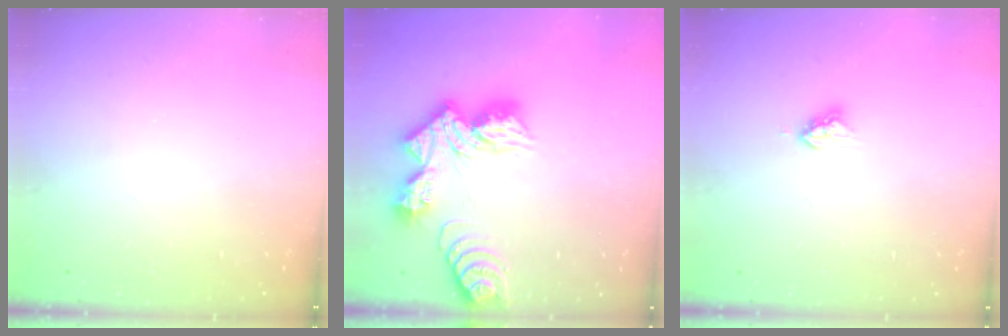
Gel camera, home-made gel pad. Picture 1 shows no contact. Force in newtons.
{"total": 14.7, "press": 14.7, "slide": 1.3}
{"total": 4.6, "press": 4.6, "slide": 0.3}